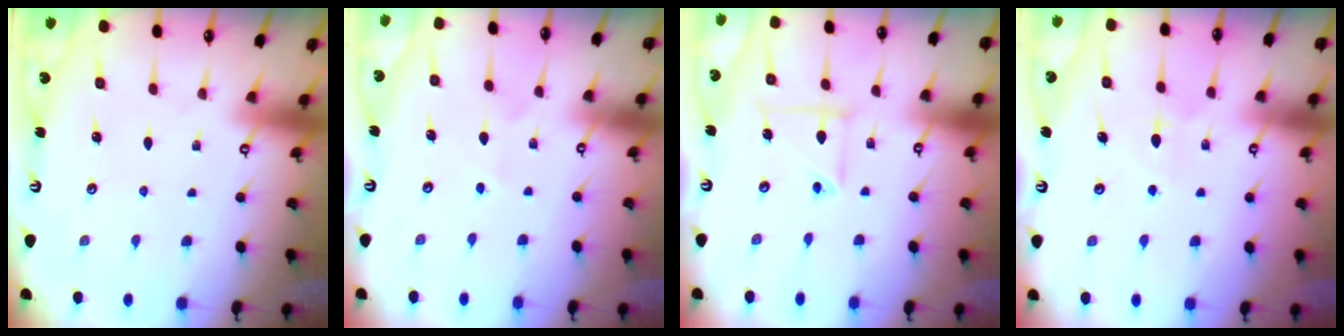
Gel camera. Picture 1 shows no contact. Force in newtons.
{"total": 3.7, "press": 3.5, "slide": 1.1}
{"total": 6.8, "press": 6.7, "slide": 1.3}
{"total": 5.9, "press": 5.9, "slide": 0.3}